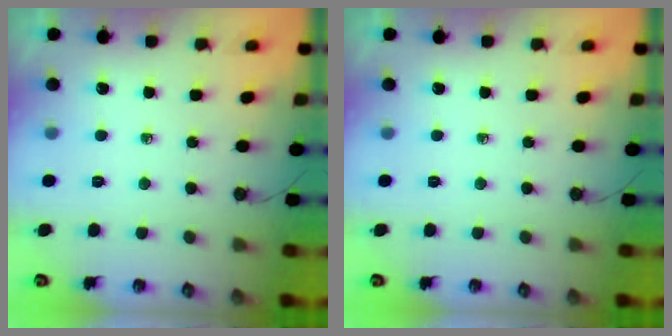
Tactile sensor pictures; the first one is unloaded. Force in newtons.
{"total": 0.0}